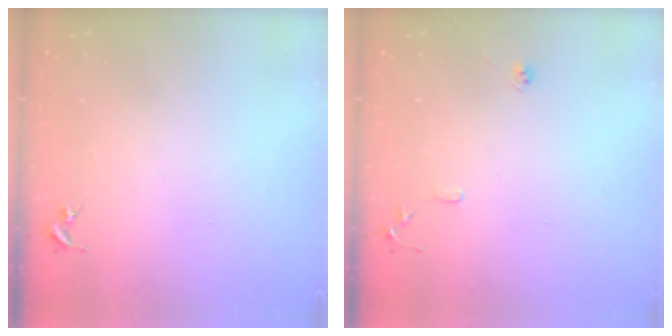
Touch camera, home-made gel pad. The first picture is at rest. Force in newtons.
{"total": 7.9, "press": 7.9, "slide": 0.8}